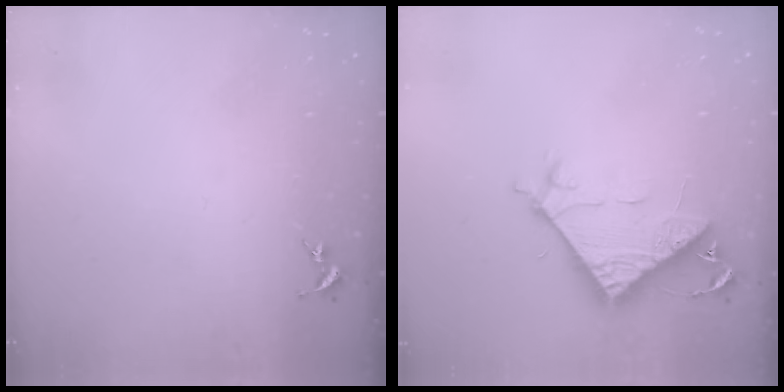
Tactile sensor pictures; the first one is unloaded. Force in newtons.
{"total": 7.8, "press": 7.8, "slide": 0.7}